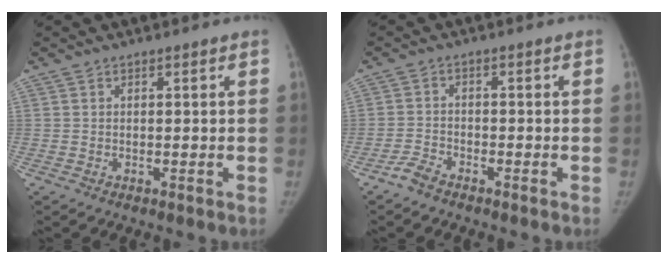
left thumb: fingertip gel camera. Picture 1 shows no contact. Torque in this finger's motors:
{"motor_torque": [0.17, 0.18, 0.09, -0.23, 0.07]}